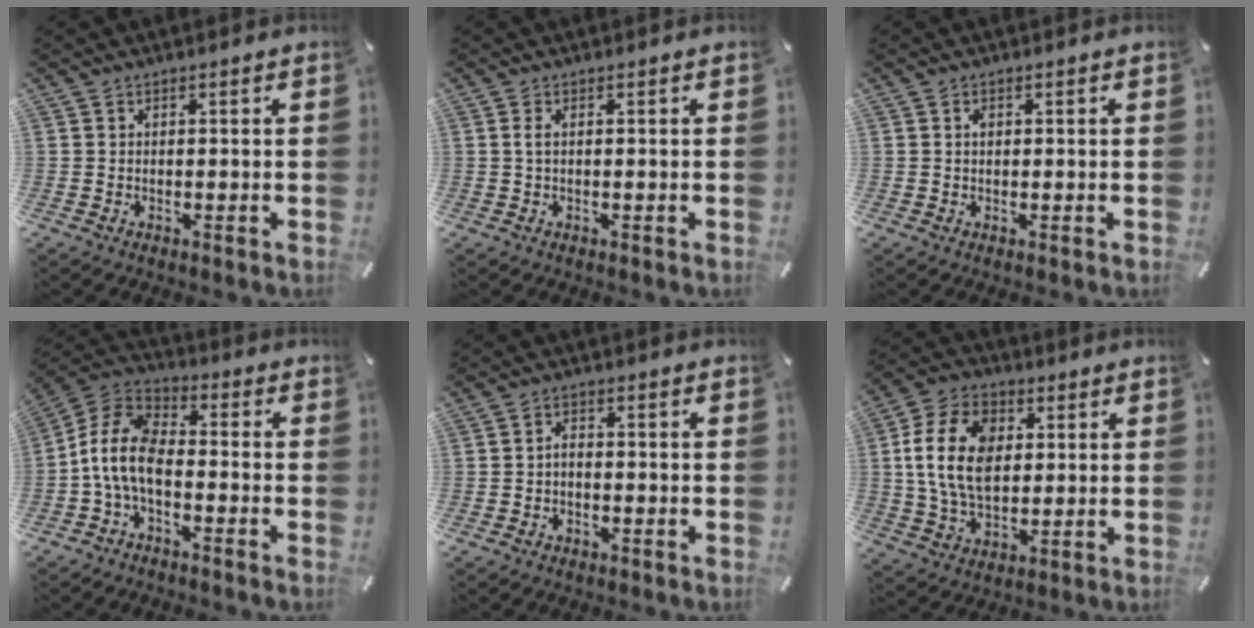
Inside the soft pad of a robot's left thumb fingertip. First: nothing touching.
{"total": 1.7, "force": [0.2, 0.4, 1.6], "torque": [-0.032, 0.001, 0.003]}
{"total": 0.9, "force": [0.2, 0.7, 0.6], "torque": [-0.005, -0.001, 0.002]}
{"total": 10.5, "force": [-4.3, 6.1, 7.3], "torque": [-0.172, 0.008, -0.087]}
{"total": 2.4, "force": [-0.9, 1.7, 1.4], "torque": [-0.028, 0.007, -0.019]}
{"total": 14.8, "force": [2.1, 10.9, 9.8], "torque": [-0.202, 0.012, 0.037]}